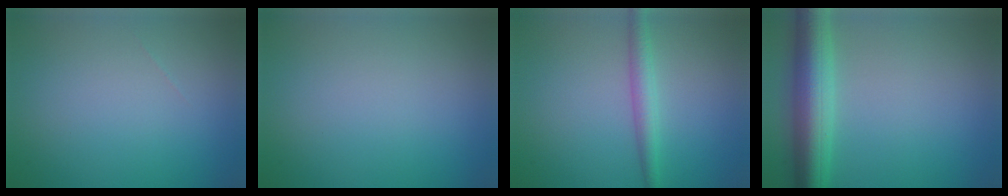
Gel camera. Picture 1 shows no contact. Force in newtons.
{"total": 0.0}
{"total": 2.3, "press": 2.3, "slide": 0.1}
{"total": 6.3, "press": 6.3, "slide": 0.3}